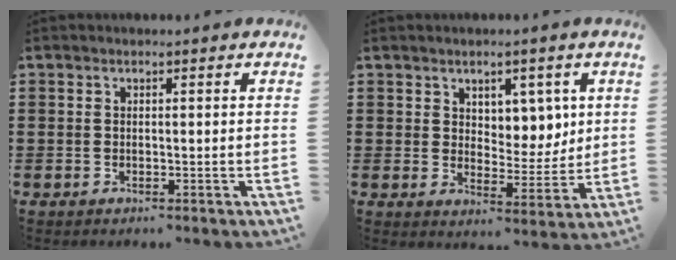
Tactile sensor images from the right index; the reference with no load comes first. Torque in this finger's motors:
{"motor_torque": [0.16, 0.20, 0.35, 0.01]}